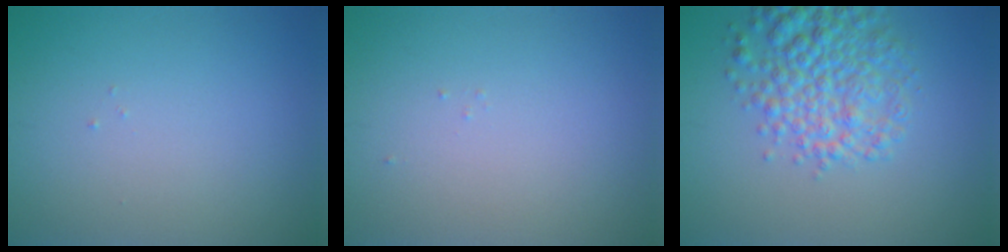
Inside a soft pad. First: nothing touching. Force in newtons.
{"total": 0.0}
{"total": 5.7, "press": 5.7, "slide": 0.3}